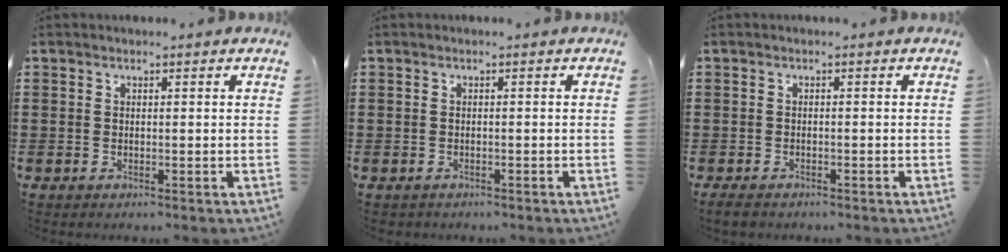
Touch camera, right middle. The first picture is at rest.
{"total": 0.6, "force": [-0.5, 0.2, -0.1], "torque": [0.000, 0.001, -0.012]}
{"total": 1.2, "force": [-1.0, 0.5, 0.3], "torque": [-0.010, 0.000, -0.021]}